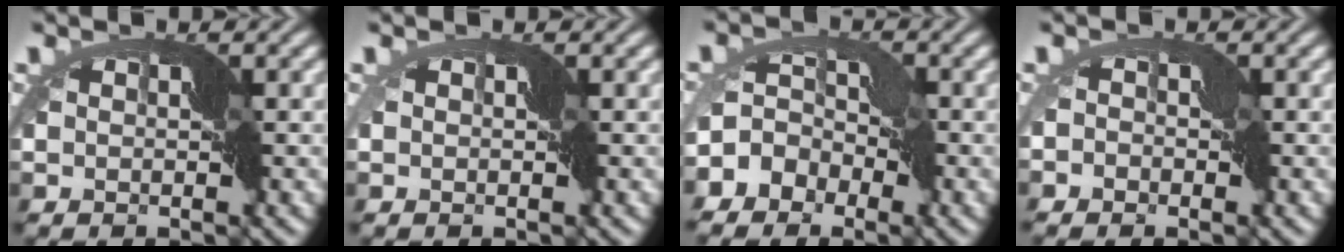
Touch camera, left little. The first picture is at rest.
{"total": 0.0}
{"total": 5.3, "force": [-2.5, 4.1, 2.2], "torque": [-0.027, 0.008, -0.064]}
{"total": 1.9, "force": [-1.4, 1.3, 0.2], "torque": [0.004, 0.010, -0.028]}